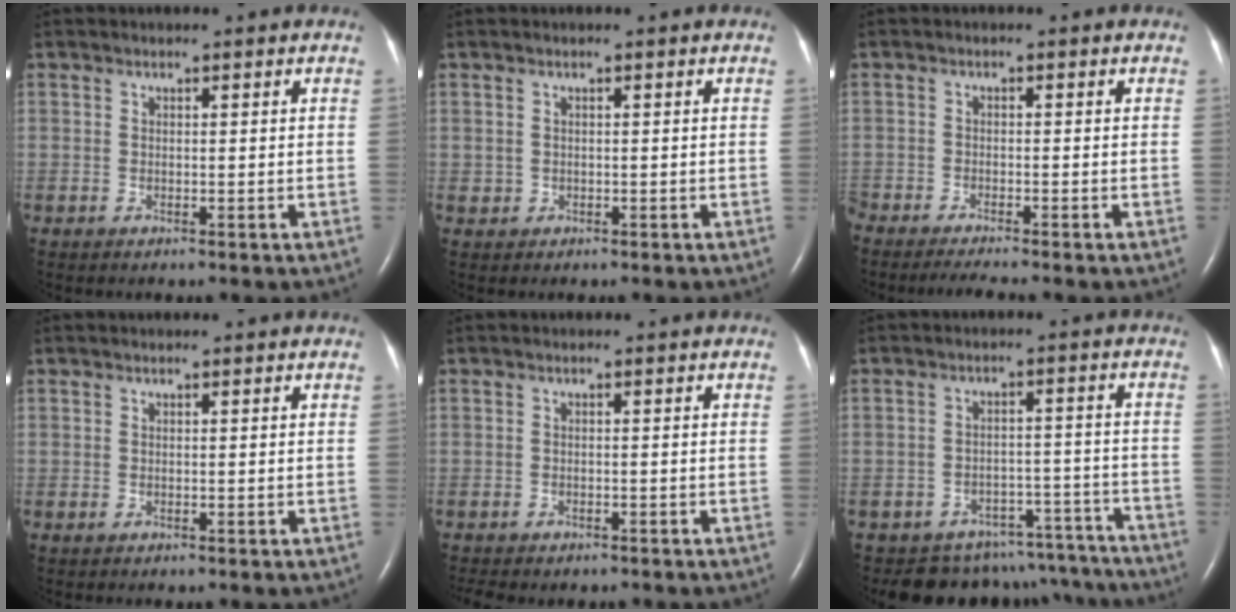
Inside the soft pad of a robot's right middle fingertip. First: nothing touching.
{"total": 0.8, "force": [0.0, 0.8, 0.1], "torque": [0.000, 0.003, 0.001]}
{"total": 4.9, "force": [-4.4, -0.3, 2.2], "torque": [-0.033, -0.015, -0.074]}
{"total": 0.0}
{"total": 4.9, "force": [-4.1, 2.0, 1.9], "torque": [-0.029, -0.004, -0.052]}
{"total": 13.1, "force": [-12.0, 5.1, 0.3], "torque": [0.014, 0.041, -0.137]}